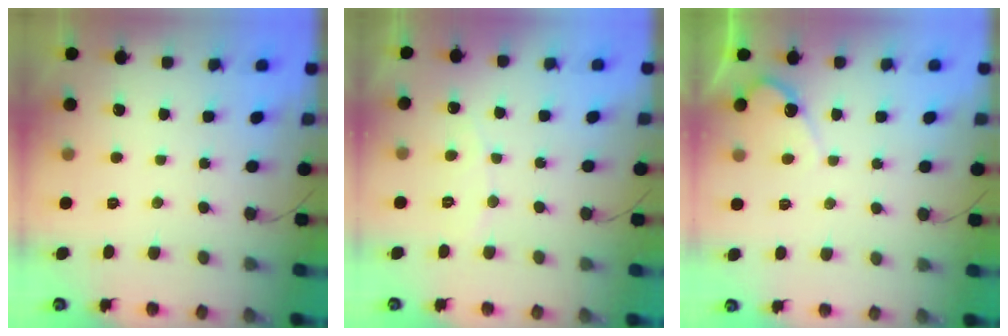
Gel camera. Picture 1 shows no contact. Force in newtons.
{"total": 4.2, "press": 4.2, "slide": 0.4}
{"total": 4.8, "press": 4.7, "slide": 0.2}